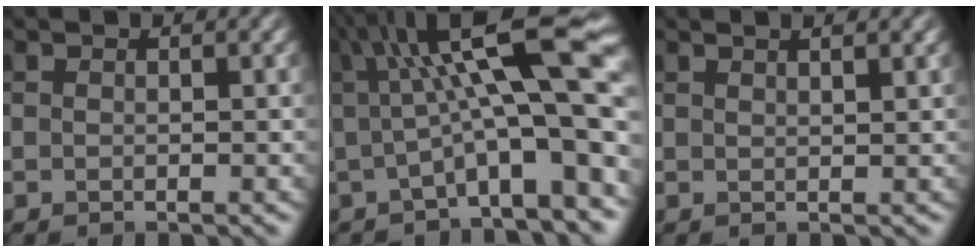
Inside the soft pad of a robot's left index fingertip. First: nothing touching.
{"total": 13.2, "force": [1.8, 2.8, 12.8], "torque": [-0.179, 0.026, 0.030]}
{"total": 1.5, "force": [1.1, 0.4, 1.0], "torque": [-0.005, 0.004, 0.004]}